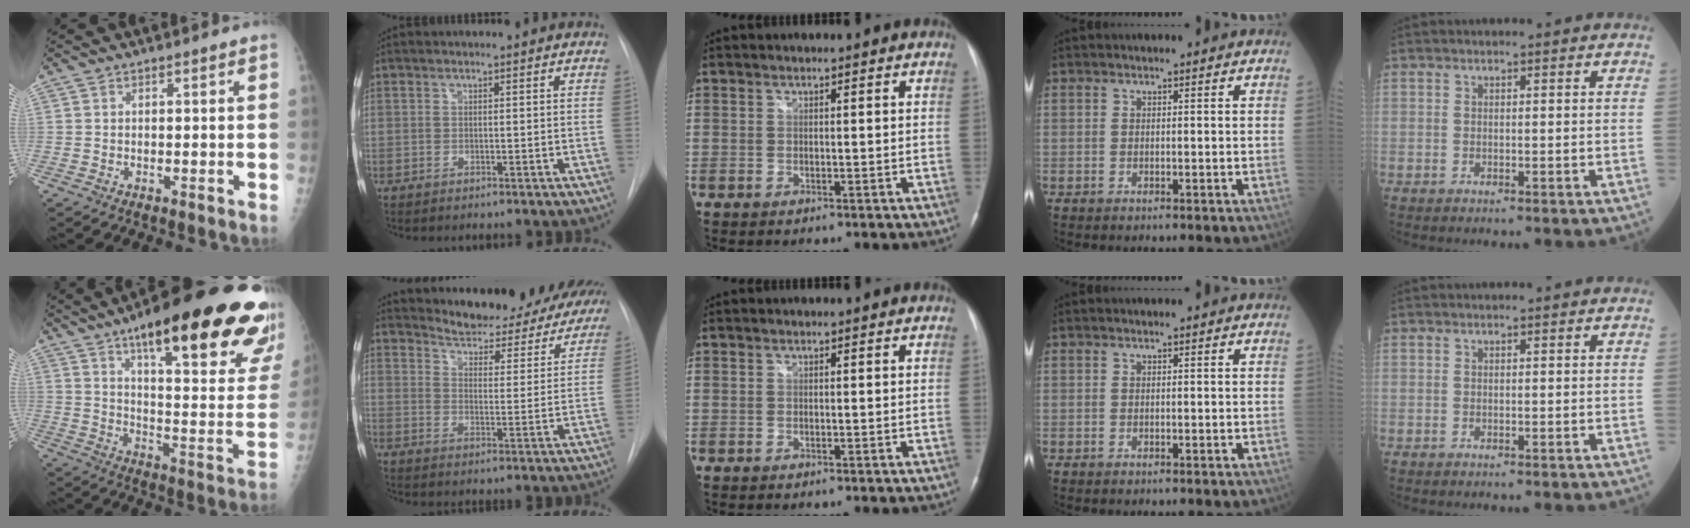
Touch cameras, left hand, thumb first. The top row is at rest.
{"thumb": {"total": 32.4, "force": [20.0, 7.7, 24.2], "torque": [-0.263, -0.058, 0.281]}, "index": {"total": 20.0, "force": [18.8, 4.6, 4.9], "torque": [-0.055, -0.049, 0.231]}}